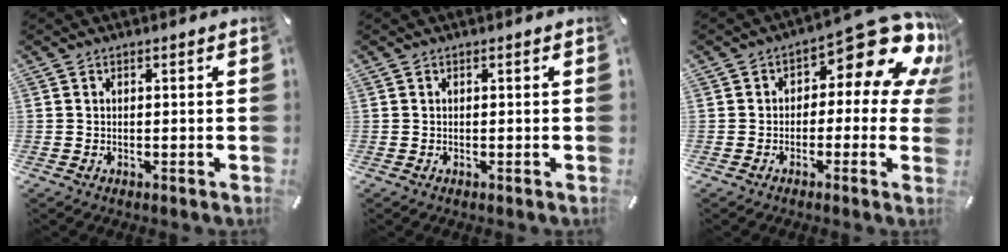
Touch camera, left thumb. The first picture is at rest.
{"total": 0.0}
{"total": 15.2, "force": [7.1, 7.1, 11.5], "torque": [-0.148, -0.055, 0.116]}